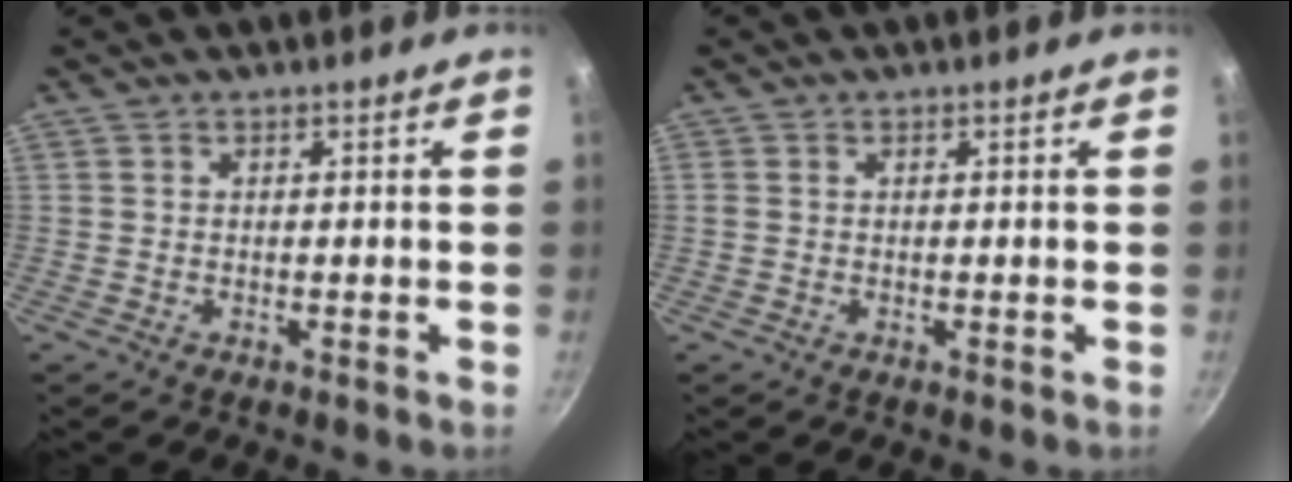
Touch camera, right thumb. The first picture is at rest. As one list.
[{"total": 0.9, "force": [0.1, 0.7, 0.4], "torque": [-0.009, 0.002, 0.002]}]